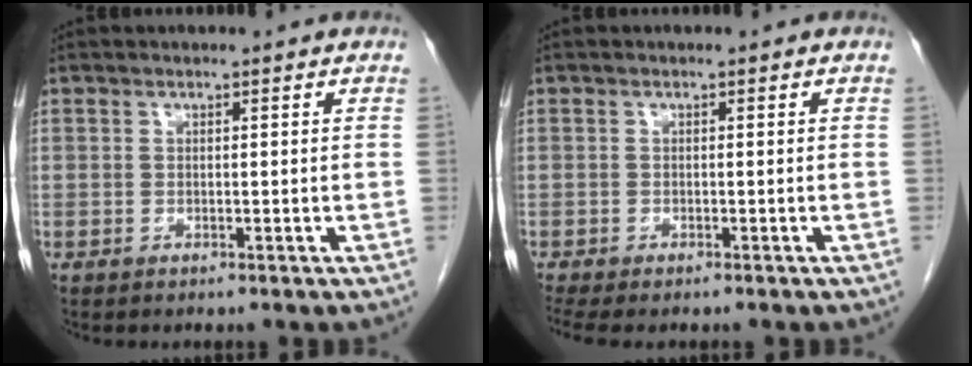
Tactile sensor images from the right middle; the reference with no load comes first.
{"total": 4.1, "force": [-3.4, 1.1, 2.1], "torque": [-0.028, -0.008, -0.052]}